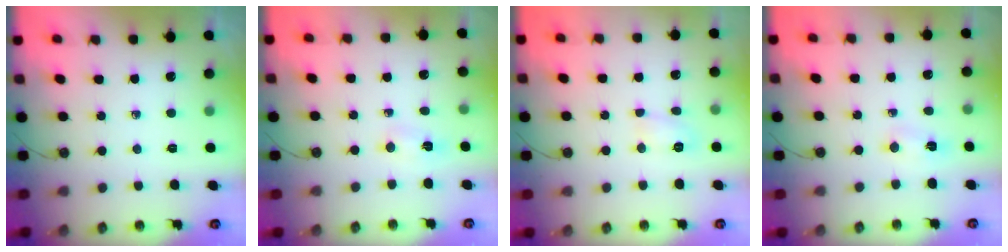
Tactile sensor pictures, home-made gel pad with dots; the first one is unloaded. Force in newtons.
{"total": 2.4, "press": 2.2, "slide": 1.0}
{"total": 4.5, "press": 4.5, "slide": 0.2}
{"total": 16.8, "press": 4.4, "slide": 16.2}